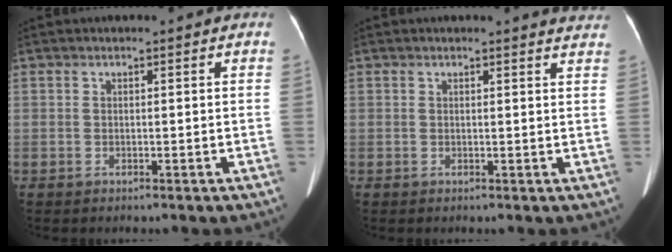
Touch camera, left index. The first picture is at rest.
{"total": 4.0, "force": [3.9, 0.6, 0.3], "torque": [-0.001, -0.016, 0.016]}